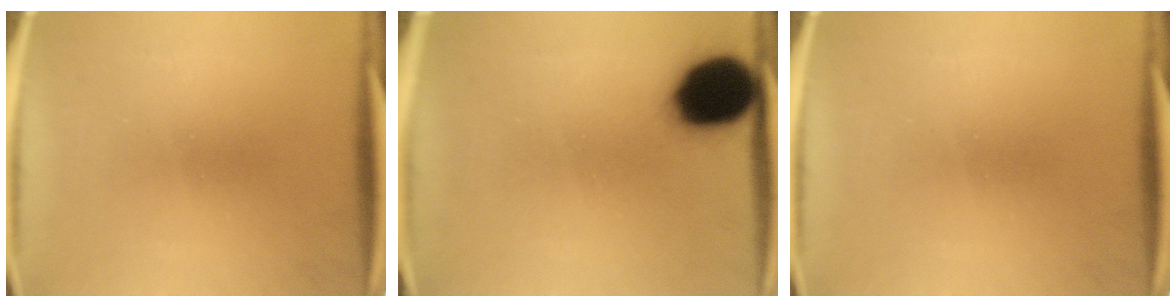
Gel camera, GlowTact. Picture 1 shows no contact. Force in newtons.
{"total": 14.7}
{"total": 0.0}